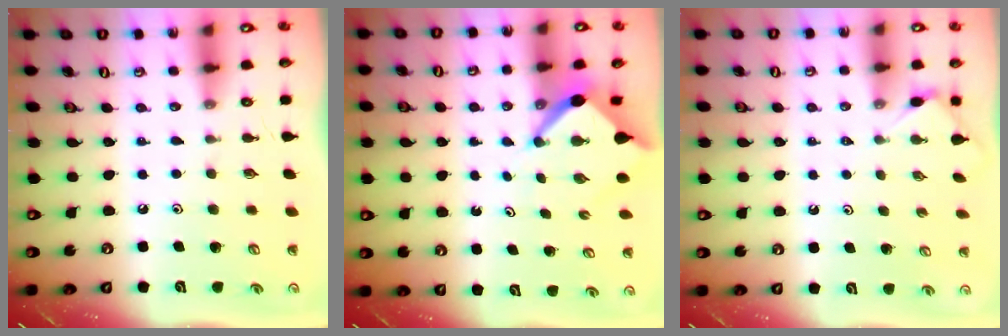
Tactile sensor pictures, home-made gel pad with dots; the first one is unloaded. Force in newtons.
{"total": 6.0, "press": 6.0, "slide": 0.4}
{"total": 2.9, "press": 2.8, "slide": 0.5}